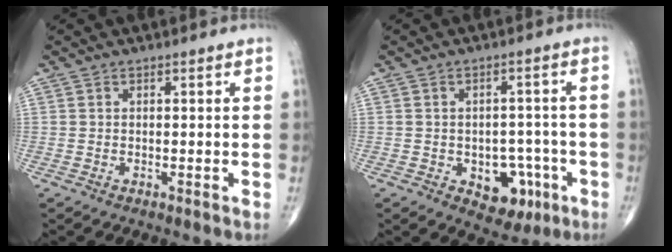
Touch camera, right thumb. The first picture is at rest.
{"total": 8.5, "force": [-3.2, 5.8, 5.3], "torque": [-0.030, 0.023, -0.033]}